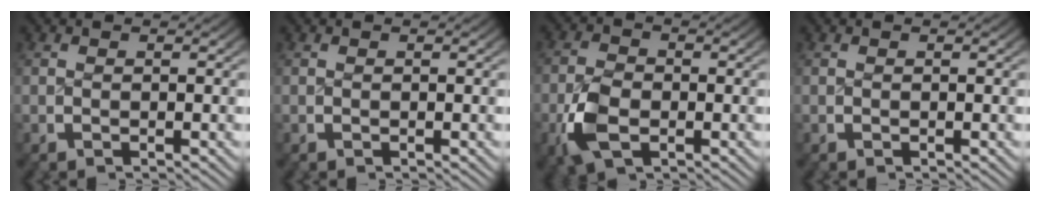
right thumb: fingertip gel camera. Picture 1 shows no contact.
{"total": 0.0}
{"total": 5.1, "force": [-1.6, 3.5, 3.4], "torque": [-0.082, -0.015, -0.025]}
{"total": 1.1, "force": [0.0, -0.8, -0.7], "torque": [0.013, 0.001, 0.002]}